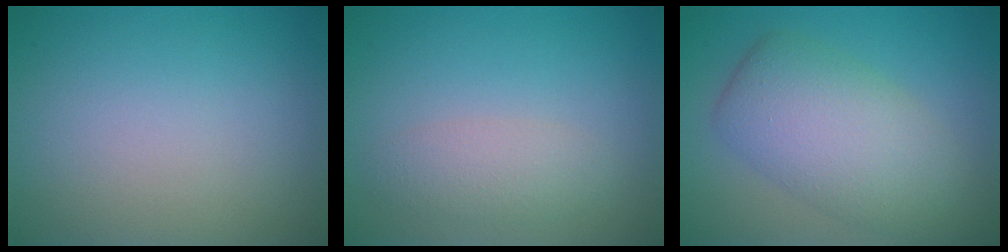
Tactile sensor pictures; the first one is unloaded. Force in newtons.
{"total": 2.3, "press": 2.3, "slide": 0.2}
{"total": 7.1, "press": 7.1, "slide": 0.3}